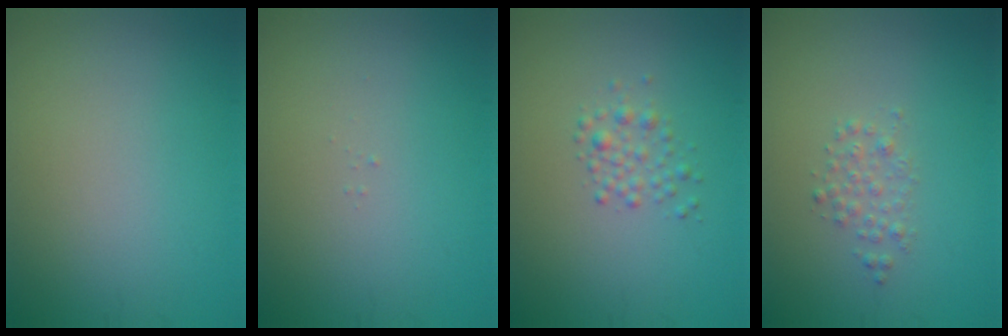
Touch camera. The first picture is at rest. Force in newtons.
{"total": 0.0}
{"total": 1.6, "press": 1.6, "slide": 0.0}
{"total": 1.4, "press": 1.4, "slide": 0.0}